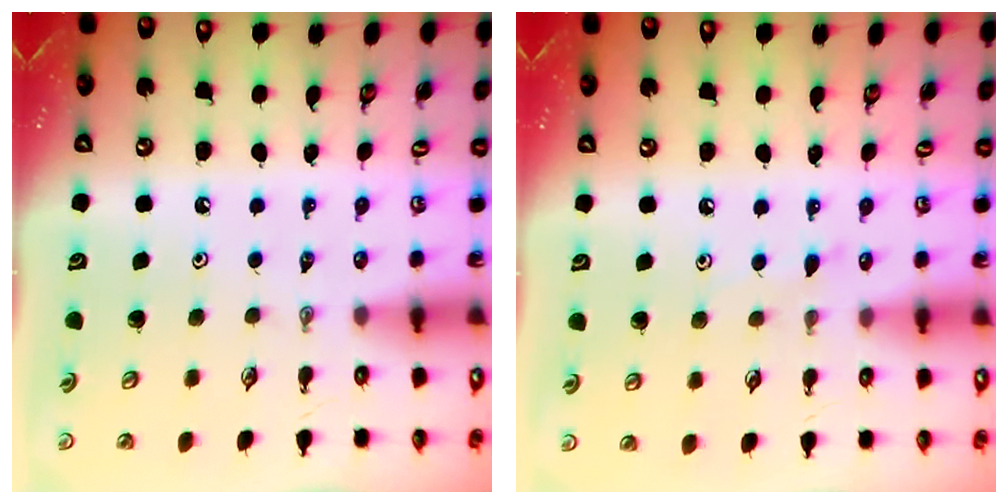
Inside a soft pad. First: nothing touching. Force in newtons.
{"total": 5.7, "press": 5.7, "slide": 0.6}